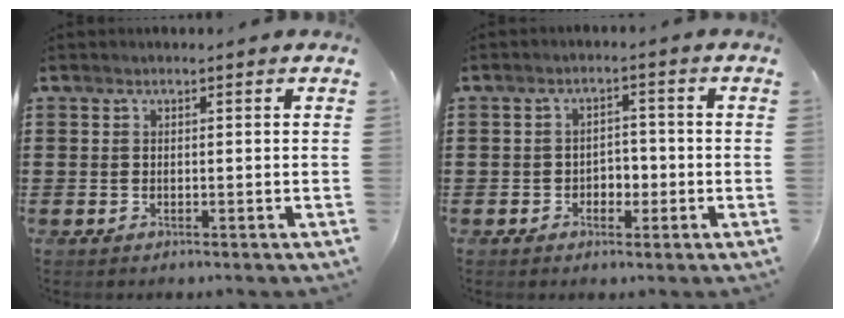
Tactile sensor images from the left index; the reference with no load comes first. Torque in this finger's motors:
{"motor_torque": [0.07, 0.07, 0.09, 0.04]}